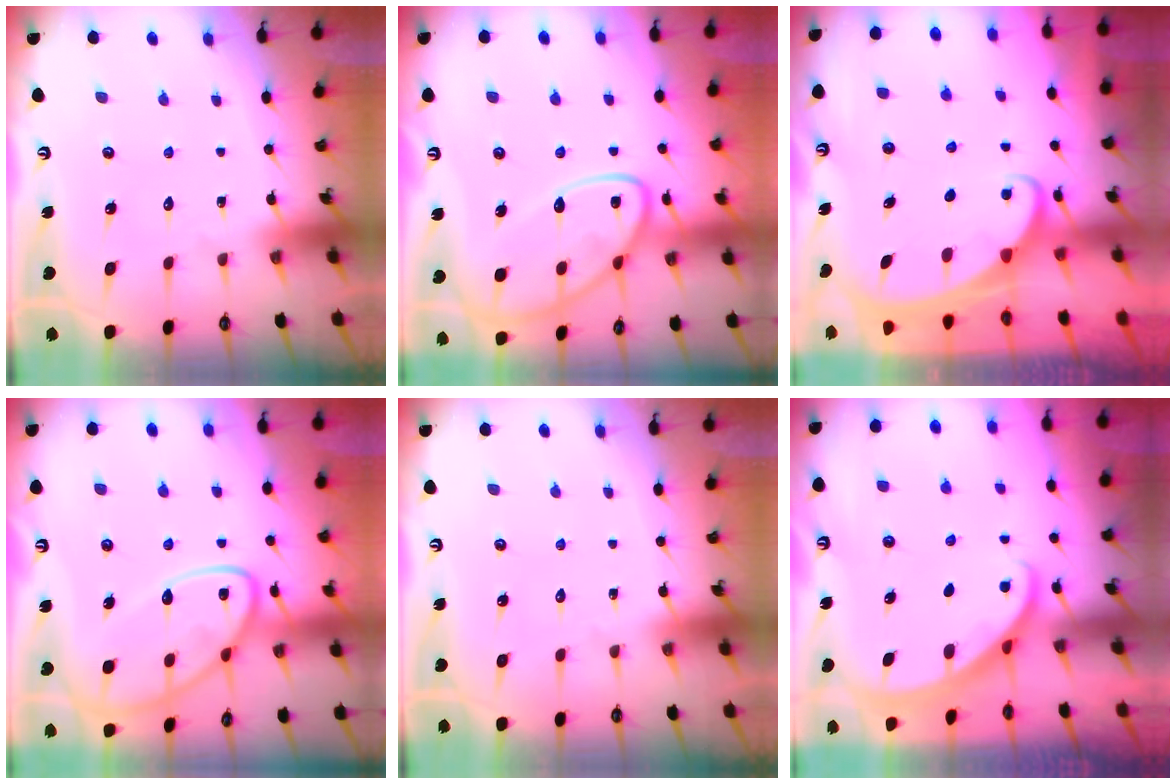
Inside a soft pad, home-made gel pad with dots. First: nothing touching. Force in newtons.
{"total": 15.0, "press": 15.0, "slide": 1.1}
{"total": 2.2, "press": 2.2, "slide": 0.2}
{"total": 15.0, "press": 15.0, "slide": 1.1}
{"total": 0.0}
{"total": 1.8, "press": 1.8, "slide": 0.1}